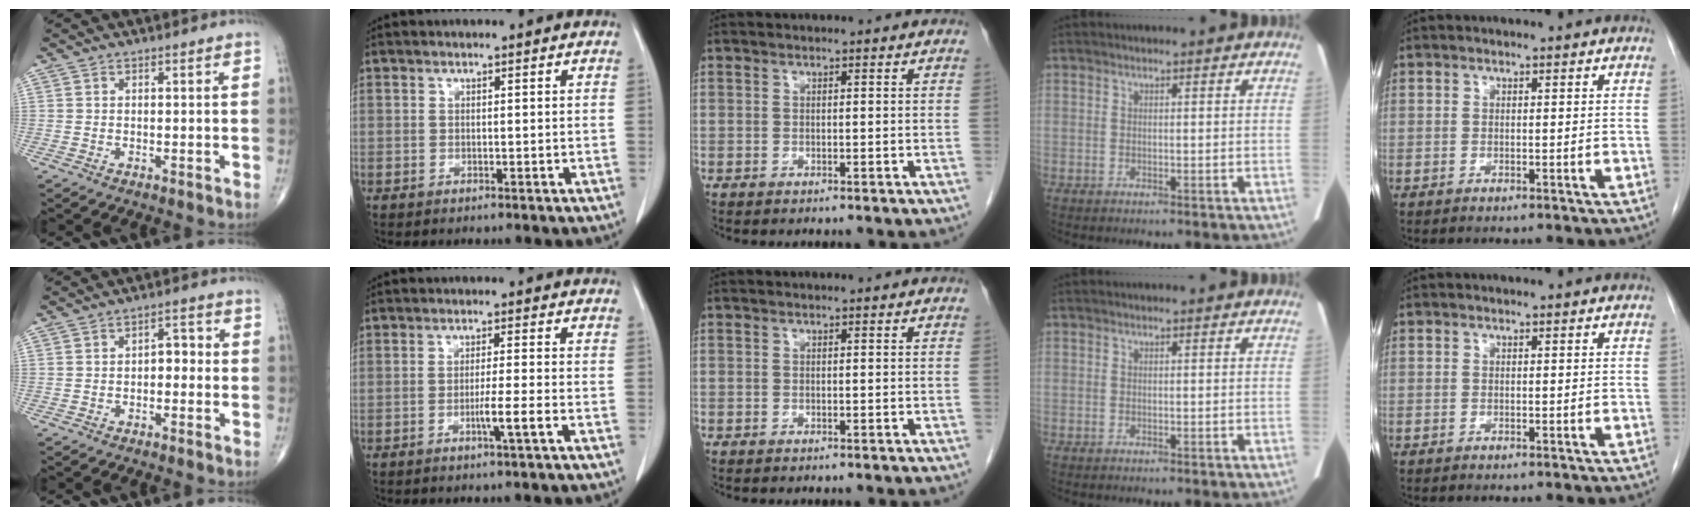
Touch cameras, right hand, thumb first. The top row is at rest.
{"thumb": {"total": 3.6, "force": [-0.6, 2.2, 2.7], "torque": [-0.020, 0.017, -0.017]}, "index": {"total": 3.6, "force": [-1.5, -0.7, 3.2], "torque": [-0.055, -0.006, -0.029]}}